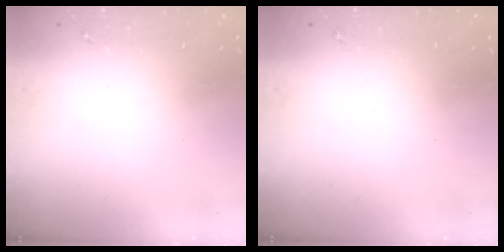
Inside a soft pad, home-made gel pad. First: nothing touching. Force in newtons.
{"total": 0.0}